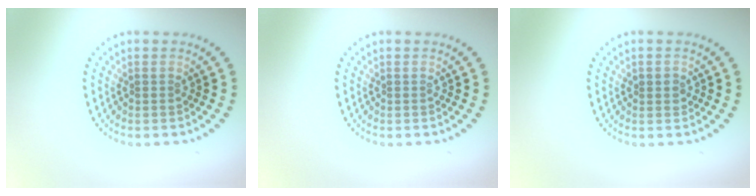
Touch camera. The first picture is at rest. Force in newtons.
{"total": 0.0}
{"total": 1.0, "press": 1.0, "slide": 0.1}